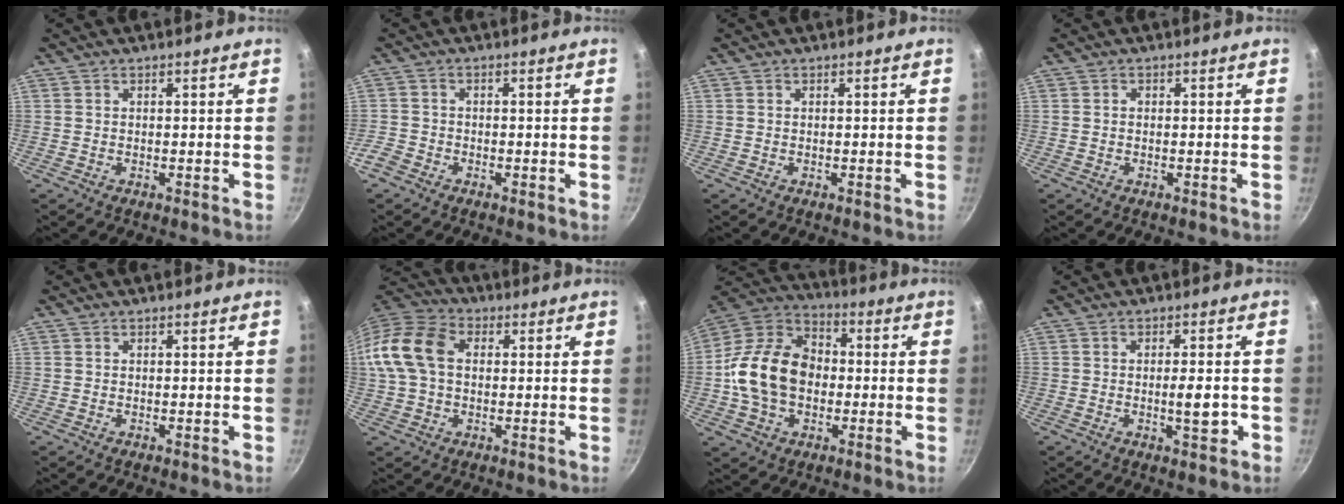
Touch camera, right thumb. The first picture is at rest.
{"total": 3.0, "force": [-2.1, 1.9, 1.0], "torque": [-0.024, 0.011, -0.046]}
{"total": 0.0}
{"total": 0.7, "force": [0.0, 0.5, 0.4], "torque": [-0.005, 0.004, -0.001]}
{"total": 0.0}
{"total": 13.6, "force": [1.5, 9.5, 9.5], "torque": [-0.172, 0.028, 0.013]}
{"total": 17.4, "force": [-1.4, 12.8, 11.7], "torque": [-0.182, 0.036, -0.040]}
{"total": 4.7, "force": [-1.0, 1.4, 4.3], "torque": [-0.050, 0.004, -0.015]}